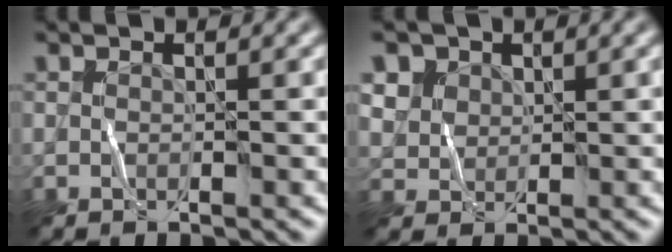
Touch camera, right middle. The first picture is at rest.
{"total": 2.8, "force": [1.9, 2.1, 0.3], "torque": [-0.024, 0.004, 0.036]}